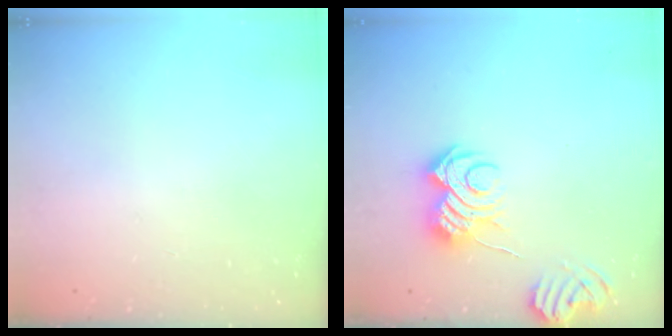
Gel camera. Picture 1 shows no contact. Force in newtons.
{"total": 9.0, "press": 9.0, "slide": 1.0}